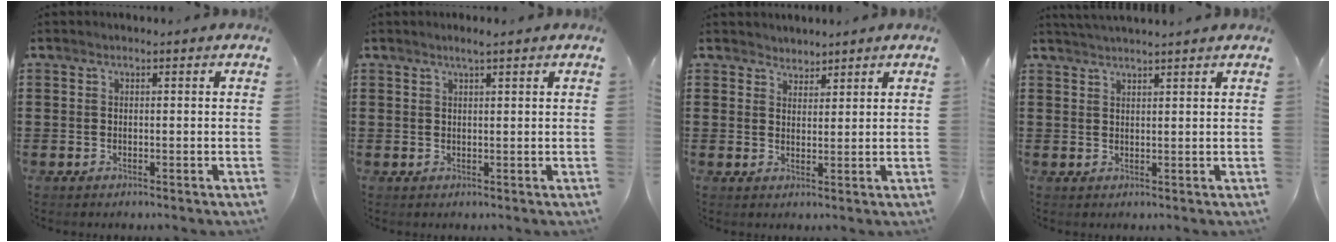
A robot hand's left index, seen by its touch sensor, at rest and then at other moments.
{"total": 1.5, "force": [1.2, 0.0, 0.9], "torque": [-0.019, 0.000, 0.021]}
{"total": 2.1, "force": [1.9, 0.8, -0.5], "torque": [0.001, 0.003, 0.036]}
{"total": 2.0, "force": [2.0, -0.4, 0.2], "torque": [-0.008, 0.000, 0.038]}